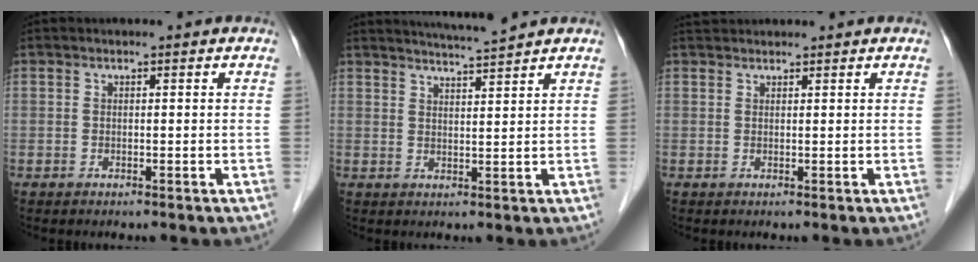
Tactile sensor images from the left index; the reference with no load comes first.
{"total": 4.5, "force": [4.2, -1.2, 1.0], "torque": [-0.020, -0.001, 0.071]}
{"total": 2.3, "force": [2.3, 0.4, 0.4], "torque": [-0.008, 0.029, 0.043]}